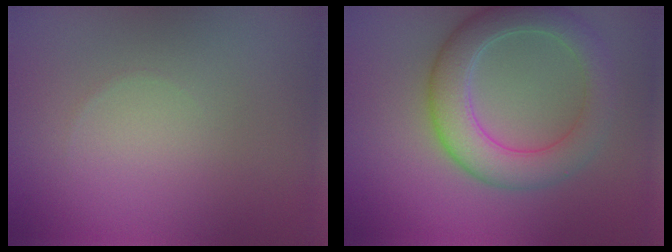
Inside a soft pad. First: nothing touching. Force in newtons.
{"total": 5.7, "press": 5.7, "slide": 0.3}